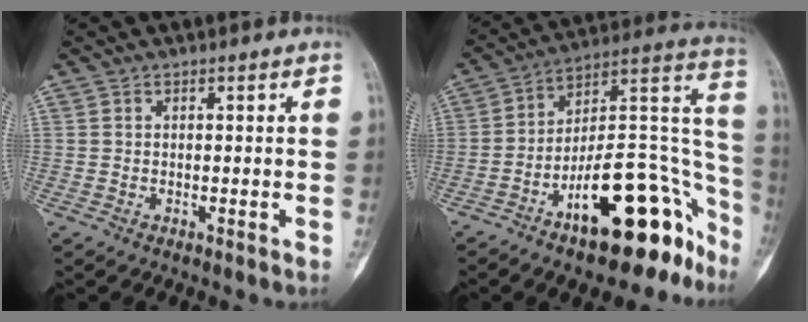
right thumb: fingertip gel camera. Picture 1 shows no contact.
{"total": 23.5, "force": [-13.6, 9.2, 16.8], "torque": [-0.147, 0.120, -0.210]}